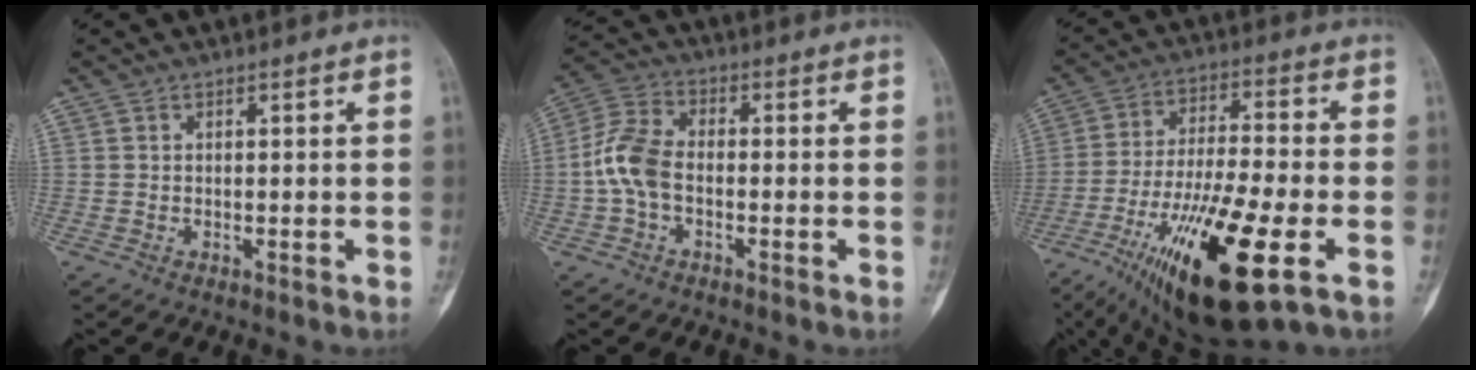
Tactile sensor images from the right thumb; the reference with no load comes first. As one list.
[{"total": 8.4, "force": [-1.4, 5.1, 6.4], "torque": [-0.139, 0.026, -0.038]}, {"total": 22.4, "force": [-9.1, 5.7, 19.7], "torque": [-0.373, 0.003, -0.148]}]